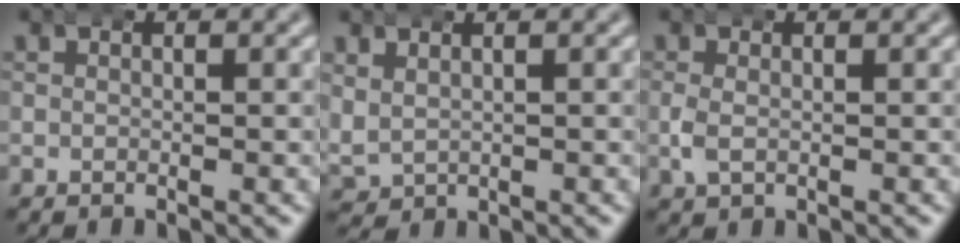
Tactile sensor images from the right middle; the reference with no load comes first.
{"total": 3.0, "force": [0.6, 2.7, 1.1], "torque": [-0.034, -0.007, 0.016]}
{"total": 1.5, "force": [-0.3, 1.1, 1.0], "torque": [-0.027, 0.002, -0.008]}